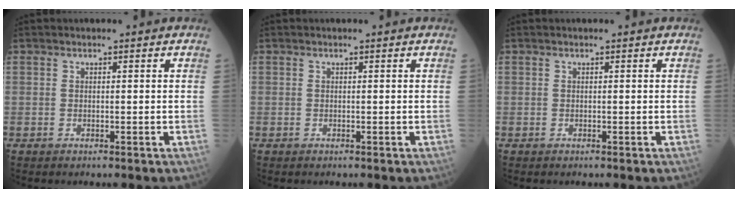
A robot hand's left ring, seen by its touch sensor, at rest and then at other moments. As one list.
[{"total": 0.0}, {"total": 0.0}]